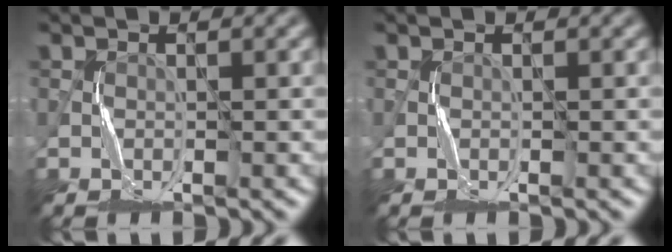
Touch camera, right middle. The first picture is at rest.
{"total": 0.0}